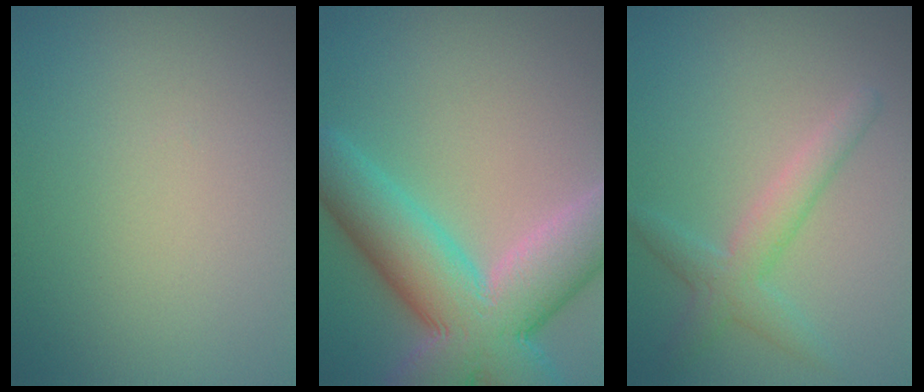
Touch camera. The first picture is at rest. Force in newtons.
{"total": 11.6, "press": 11.6, "slide": 1.0}
{"total": 3.0, "press": 3.0, "slide": 0.1}